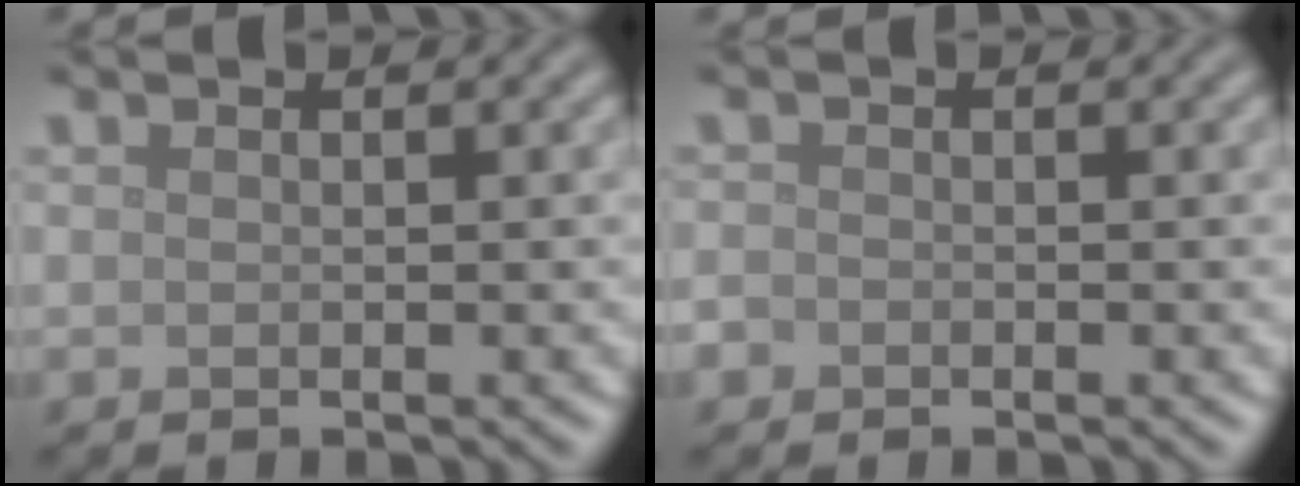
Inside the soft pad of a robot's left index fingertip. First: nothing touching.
{"total": 0.9, "force": [-0.6, 0.7, 0.2], "torque": [-0.001, -0.003, -0.014]}